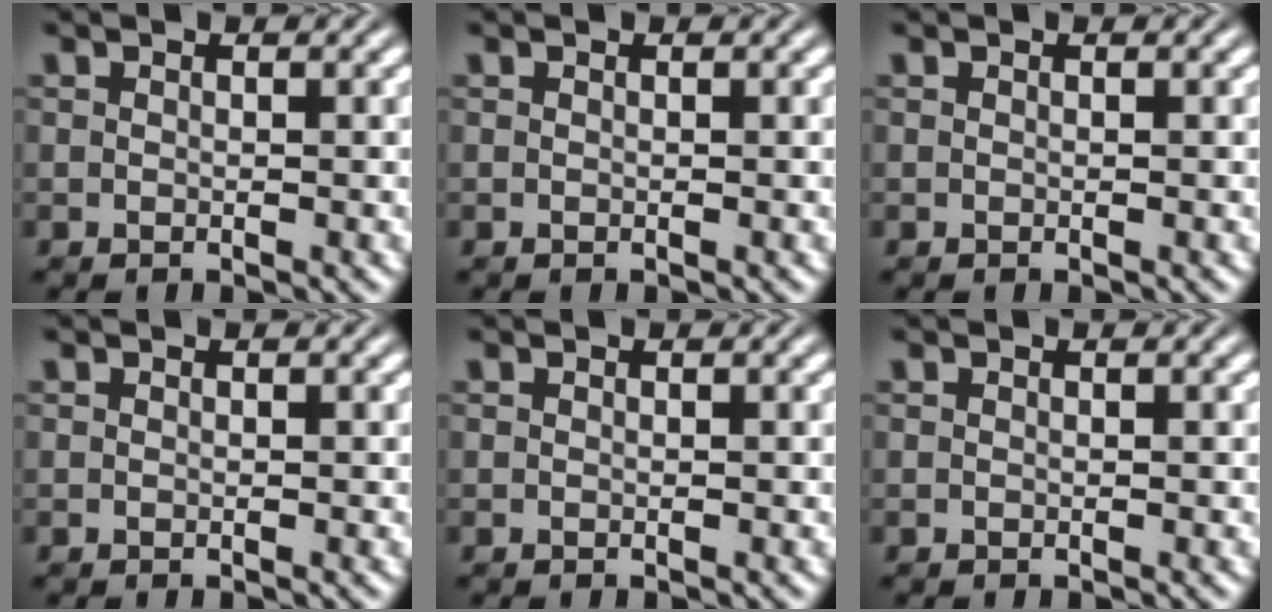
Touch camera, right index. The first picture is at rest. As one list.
[{"total": 0.0}, {"total": 0.0}, {"total": 0.0}, {"total": 0.0}, {"total": 0.0}]